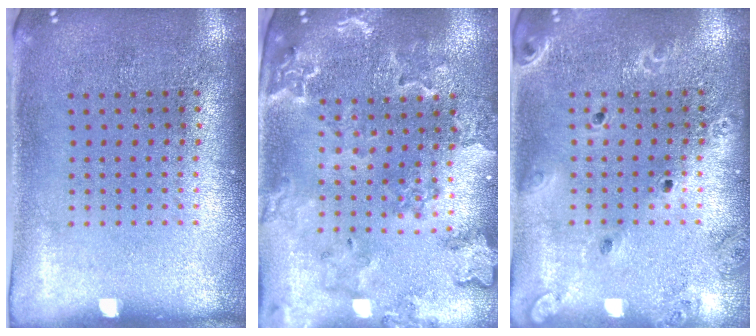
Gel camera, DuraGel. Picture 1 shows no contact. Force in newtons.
{"total": 1.8, "press": 1.8, "slide": 0.3}
{"total": 1.7, "press": 1.7, "slide": 0.4}